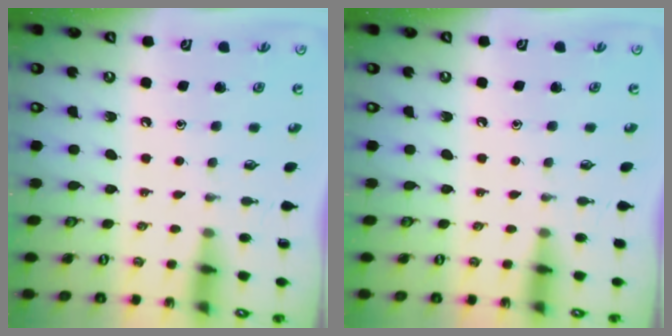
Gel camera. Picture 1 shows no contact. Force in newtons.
{"total": 0.0}